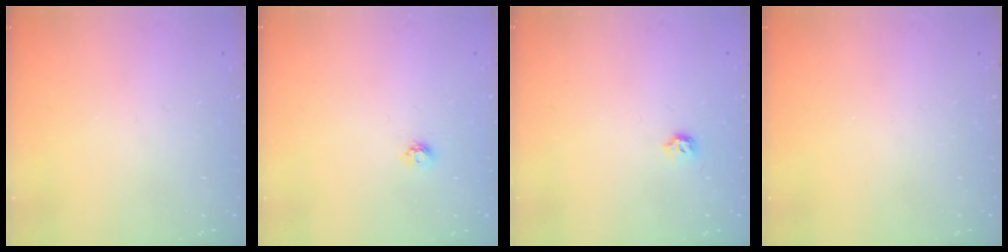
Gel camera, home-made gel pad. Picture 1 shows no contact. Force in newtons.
{"total": 3.8, "press": 3.8, "slide": 0.5}
{"total": 3.4, "press": 3.3, "slide": 0.5}
{"total": 0.0}